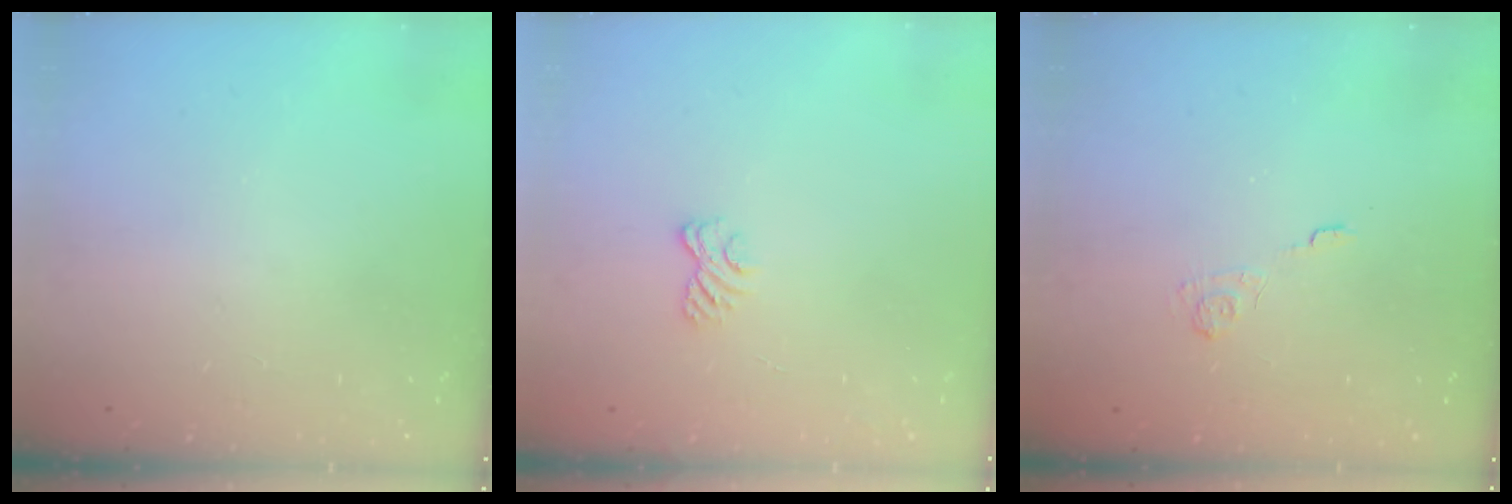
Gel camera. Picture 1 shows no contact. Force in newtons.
{"total": 2.5, "press": 2.2, "slide": 1.2}
{"total": 2.0, "press": 1.4, "slide": 1.4}